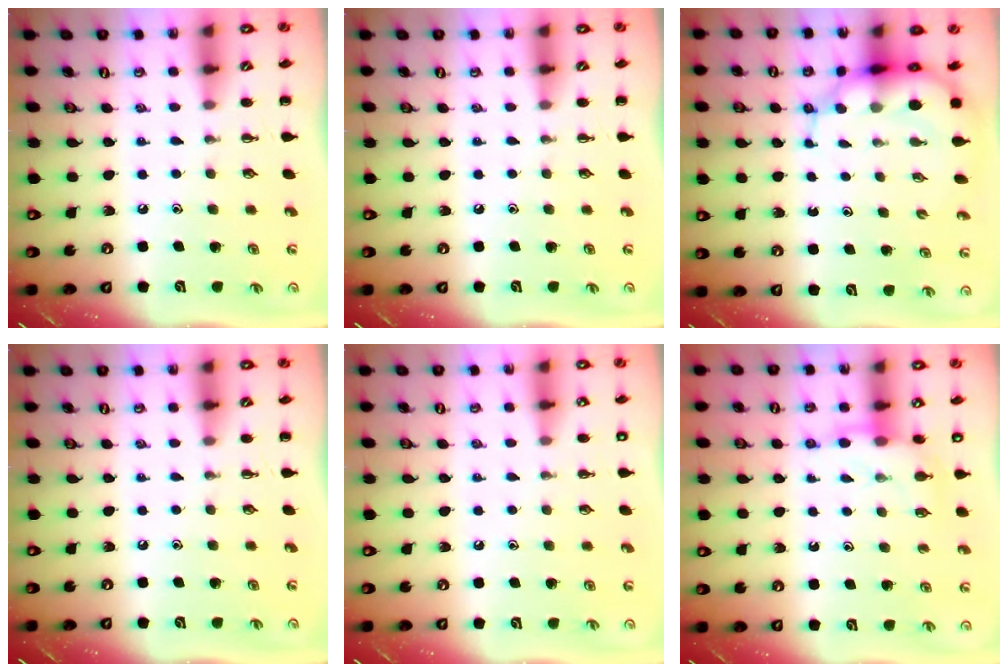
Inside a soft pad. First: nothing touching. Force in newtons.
{"total": 0.0}
{"total": 7.6, "press": 7.3, "slide": 2.2}
{"total": 0.0}
{"total": 2.3, "press": 2.2, "slide": 0.7}
{"total": 9.2, "press": 9.2, "slide": 0.6}